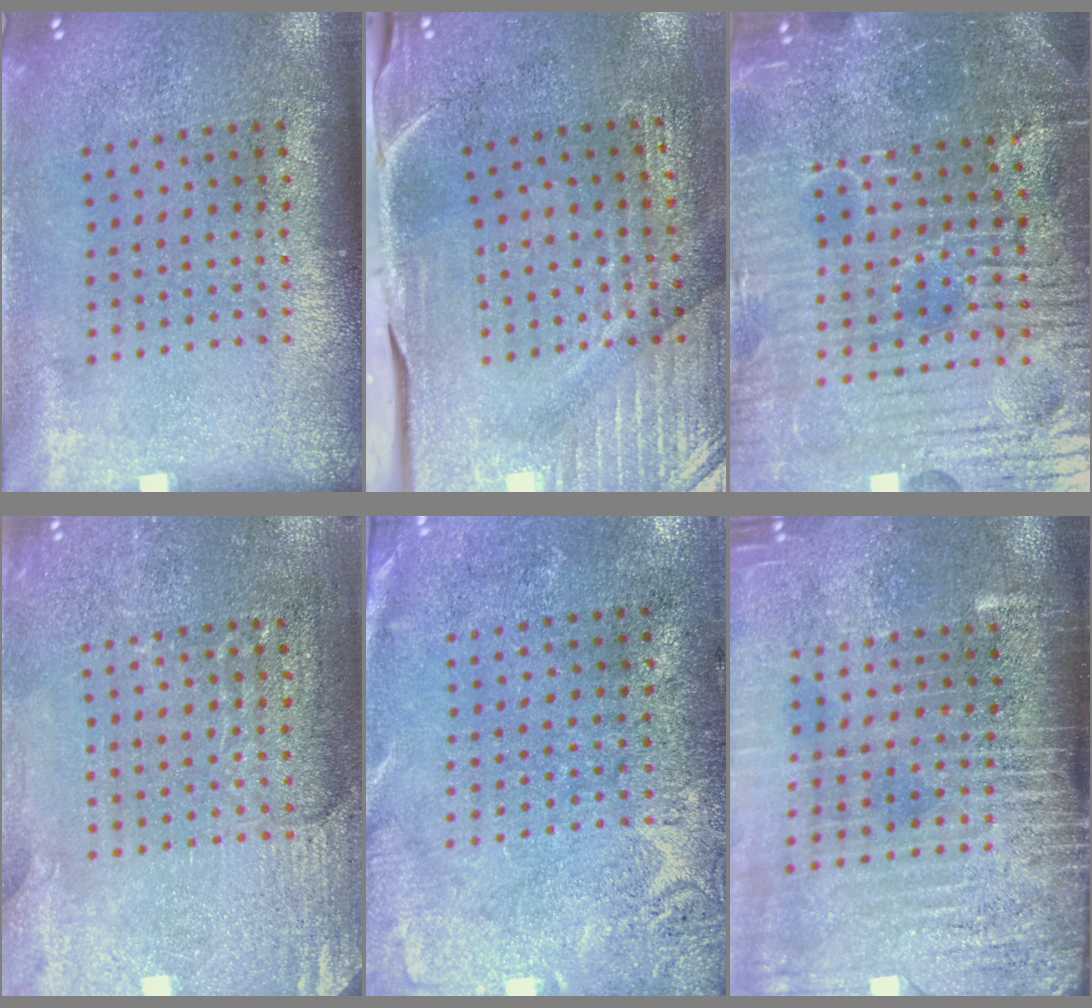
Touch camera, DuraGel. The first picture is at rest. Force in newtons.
{"total": 4.6, "press": 3.9, "slide": 2.5}
{"total": 6.4, "press": 5.9, "slide": 2.5}
{"total": 2.9, "press": 2.8, "slide": 0.3}
{"total": 2.6, "press": 2.2, "slide": 1.4}
{"total": 4.0, "press": 3.4, "slide": 2.2}